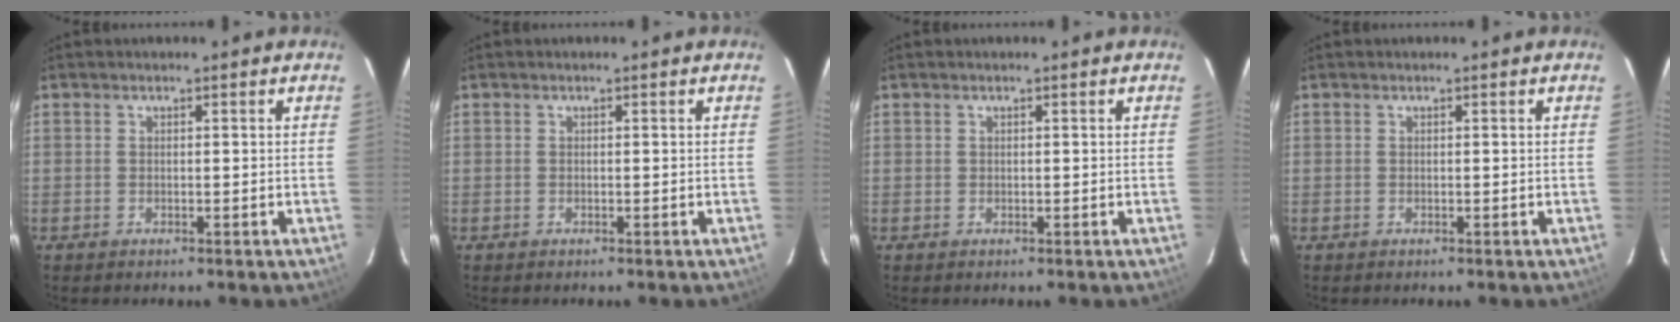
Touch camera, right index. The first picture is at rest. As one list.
[{"total": 0.0}, {"total": 0.0}, {"total": 0.0}]